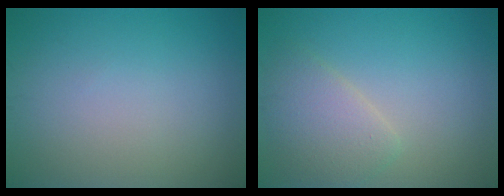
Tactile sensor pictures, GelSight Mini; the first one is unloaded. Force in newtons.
{"total": 3.5, "press": 3.5, "slide": 0.2}